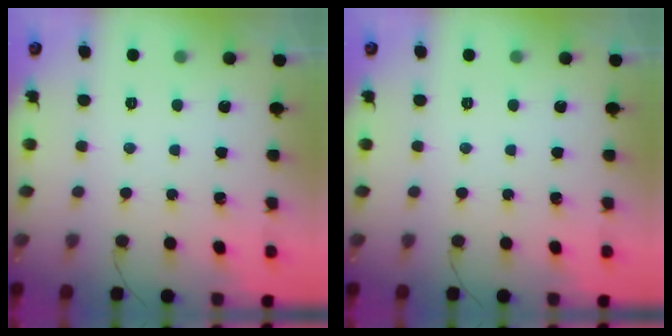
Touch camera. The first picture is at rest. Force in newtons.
{"total": 0.0}